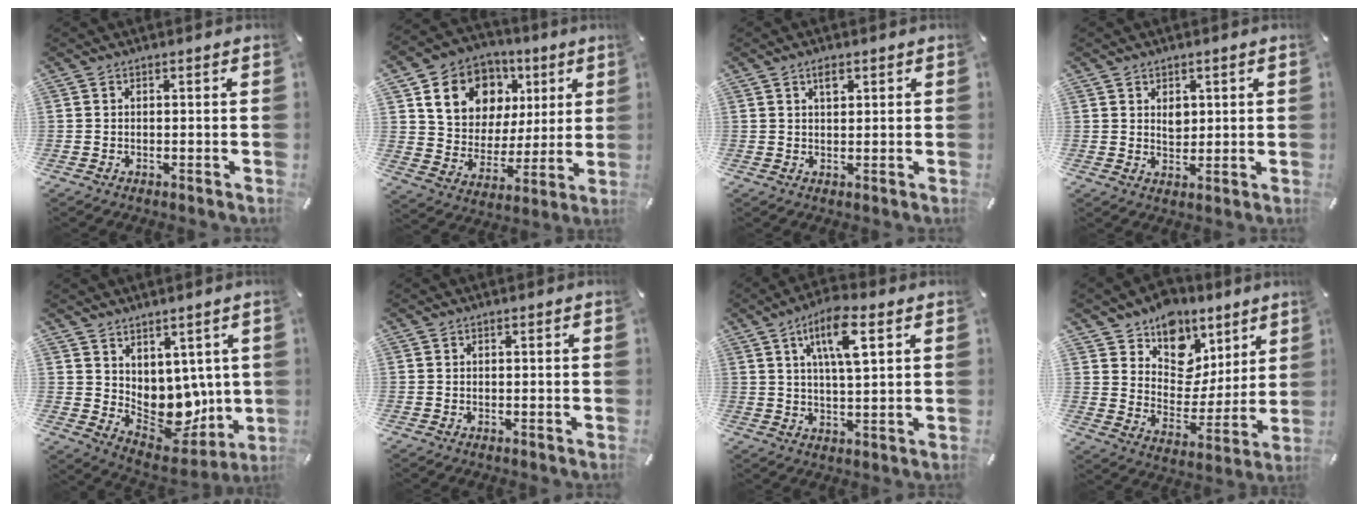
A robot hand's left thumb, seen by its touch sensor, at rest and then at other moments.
{"total": 15.7, "force": [6.7, 12.9, 6.1], "torque": [-0.109, -0.021, 0.132]}
{"total": 2.4, "force": [1.2, 1.2, 1.7], "torque": [-0.030, -0.001, 0.020]}
{"total": 3.3, "force": [1.4, 2.6, 1.5], "torque": [-0.009, -0.006, 0.021]}
{"total": 9.2, "force": [2.3, 8.1, 3.8], "torque": [-0.052, -0.048, 0.064]}
{"total": 0.0}
{"total": 9.9, "force": [4.5, 3.0, 8.4], "torque": [-0.146, -0.002, 0.072]}
{"total": 11.5, "force": [6.9, 9.0, 1.9], "torque": [-0.025, -0.073, 0.131]}